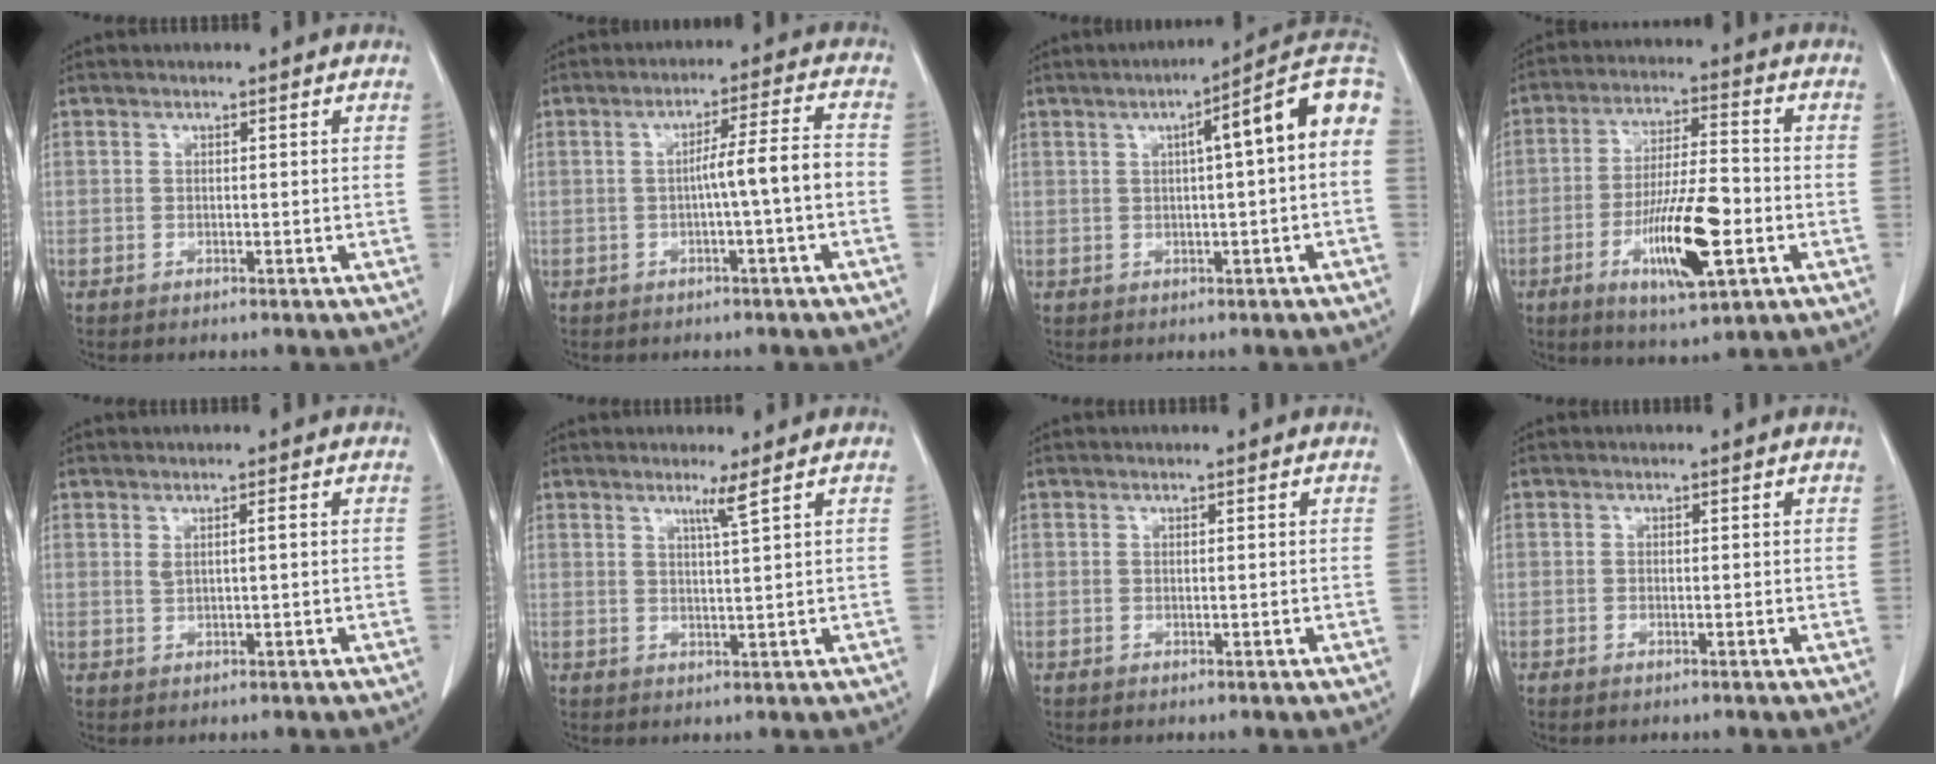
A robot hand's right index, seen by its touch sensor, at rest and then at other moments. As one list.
[{"total": 5.8, "force": [-1.5, -0.6, 5.6], "torque": [-0.086, 0.015, -0.021]}, {"total": 10.9, "force": [2.0, 0.6, 10.7], "torque": [-0.143, 0.035, 0.019]}, {"total": 12.9, "force": [-4.1, 2.5, 11.9], "torque": [-0.215, -0.008, -0.065]}, {"total": 1.5, "force": [0.5, 0.1, 1.4], "torque": [-0.021, 0.003, 0.014]}, {"total": 2.3, "force": [1.5, -0.9, 1.6], "torque": [-0.035, -0.010, 0.030]}, {"total": 0.0}, {"total": 0.7, "force": [-0.5, 0.2, 0.4], "torque": [-0.010, -0.001, -0.007]}]